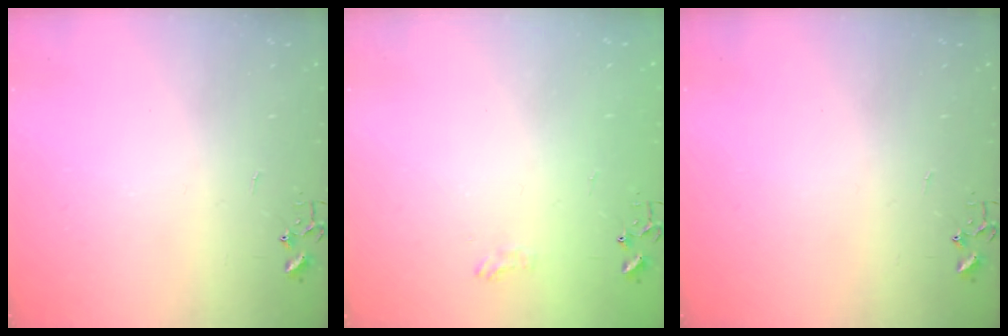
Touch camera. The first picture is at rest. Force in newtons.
{"total": 6.3, "press": 6.3, "slide": 0.8}
{"total": 0.0}